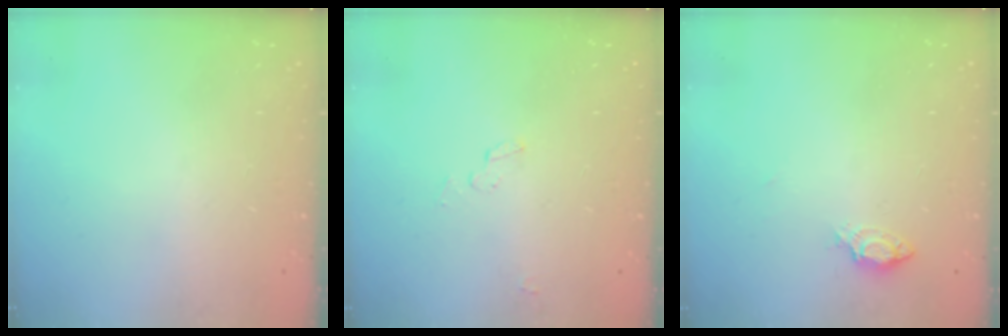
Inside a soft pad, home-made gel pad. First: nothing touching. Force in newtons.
{"total": 3.3, "press": 3.1, "slide": 1.2}
{"total": 5.3, "press": 5.3, "slide": 0.6}